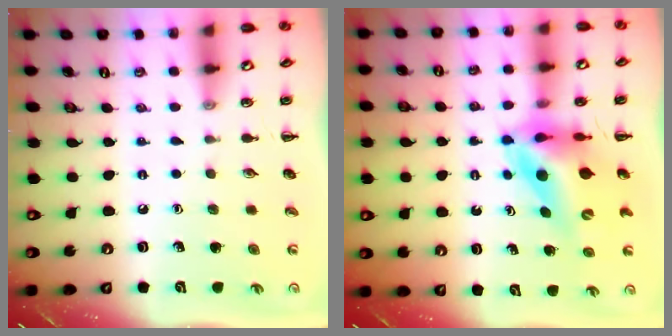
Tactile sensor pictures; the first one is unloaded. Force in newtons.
{"total": 10.4, "press": 9.9, "slide": 3.1}